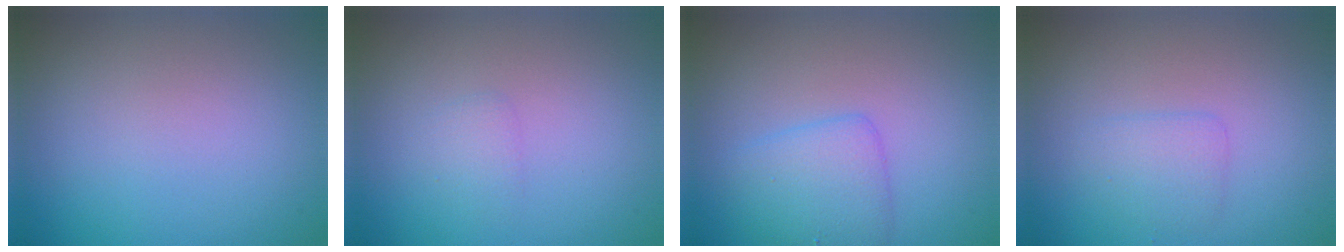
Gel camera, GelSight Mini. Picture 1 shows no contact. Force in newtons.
{"total": 0.9, "press": 0.9, "slide": 0.1}
{"total": 2.9, "press": 2.9, "slide": 0.0}
{"total": 1.6, "press": 1.6, "slide": 0.0}